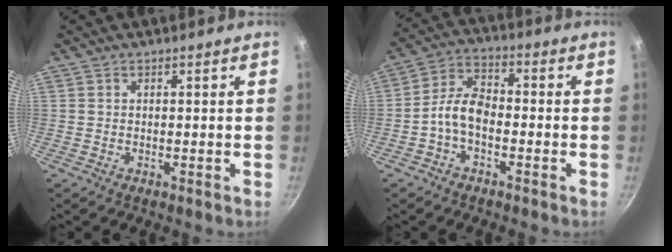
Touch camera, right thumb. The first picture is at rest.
{"total": 7.3, "force": [-2.4, 4.2, 5.4], "torque": [-0.096, 0.040, -0.056]}